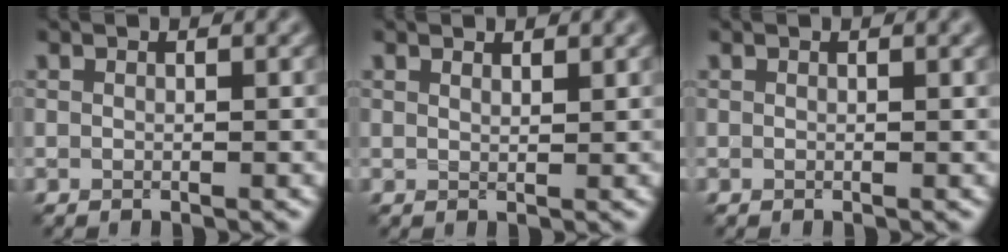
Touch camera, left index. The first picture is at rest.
{"total": 1.0, "force": [0.9, 0.1, 0.2], "torque": [-0.006, 0.001, 0.017]}
{"total": 0.7, "force": [0.5, 0.0, 0.6], "torque": [-0.007, 0.004, 0.006]}